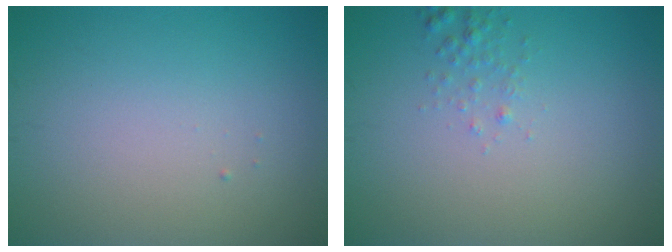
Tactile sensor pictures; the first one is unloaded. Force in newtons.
{"total": 0.9, "press": 0.9, "slide": 0.1}